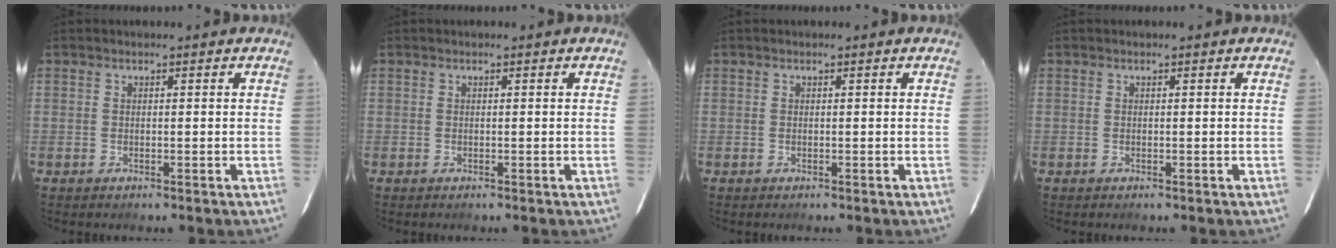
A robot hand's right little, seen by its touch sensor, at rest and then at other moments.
{"total": 0.0}
{"total": 0.0}
{"total": 0.0}